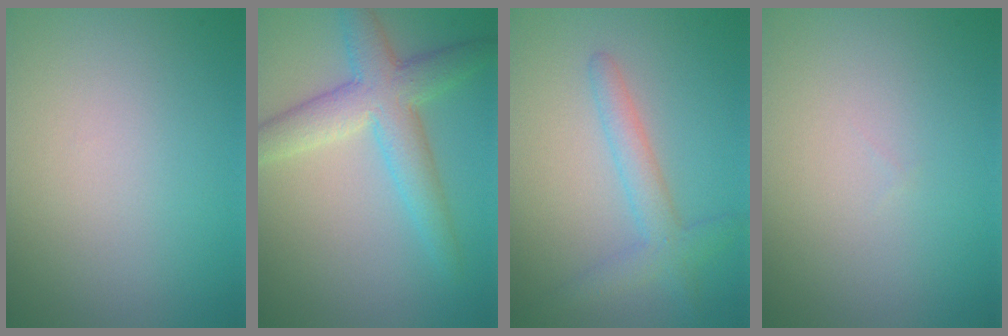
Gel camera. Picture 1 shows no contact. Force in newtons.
{"total": 5.3, "press": 5.3, "slide": 0.2}
{"total": 2.8, "press": 2.8, "slide": 0.3}
{"total": 0.0}